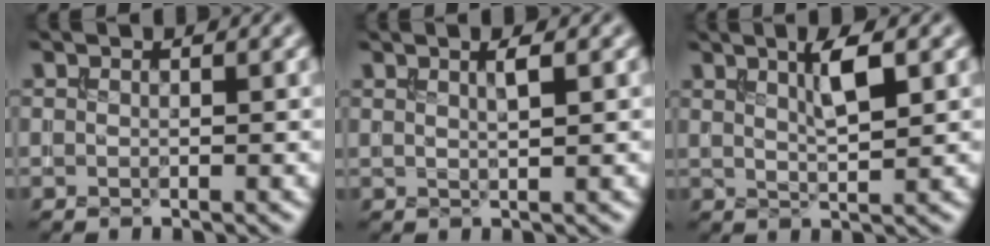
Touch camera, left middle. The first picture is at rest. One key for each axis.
{"total": 1.6, "fx": 0.6, "fy": 0.4, "fz": 1.4, "tx": -0.012, "ty": 0.003, "tz": 0.011}
{"total": 3.3, "fx": 1.3, "fy": 0.7, "fz": 2.9, "tx": -0.042, "ty": -0.001, "tz": 0.029}